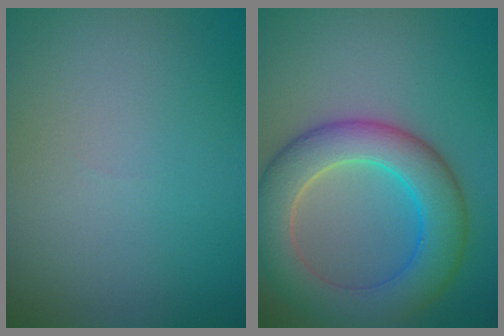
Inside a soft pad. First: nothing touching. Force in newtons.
{"total": 7.5, "press": 7.5, "slide": 0.7}